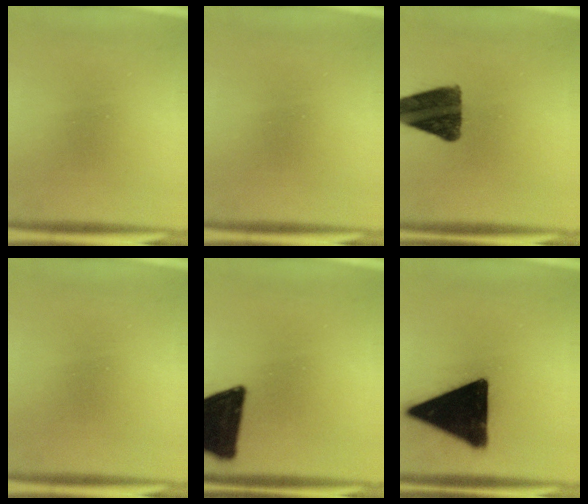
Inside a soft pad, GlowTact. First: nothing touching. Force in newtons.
{"total": 0.0}
{"total": 12.3}
{"total": 0.0}
{"total": 18.5}
{"total": 19.7}